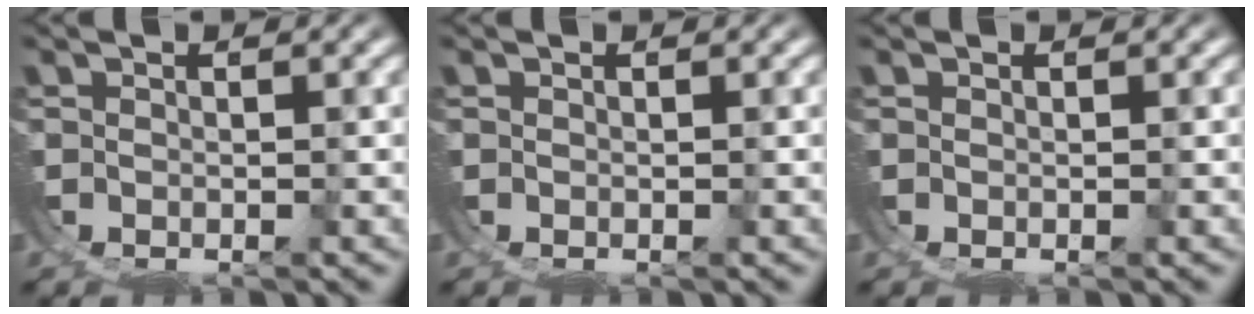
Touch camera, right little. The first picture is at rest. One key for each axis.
{"total": 0.0}
{"total": 0.0}